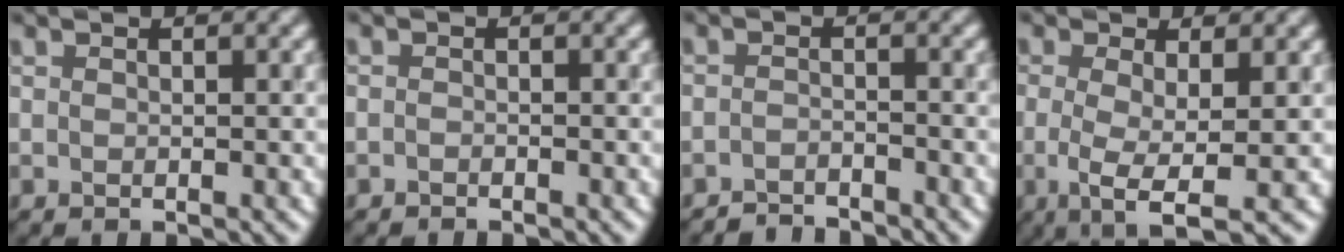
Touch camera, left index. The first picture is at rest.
{"total": 0.7, "force": [-0.6, 0.0, -0.2], "torque": [0.005, 0.003, -0.009]}
{"total": 2.4, "force": [-2.4, 0.2, -0.1], "torque": [0.009, 0.005, -0.044]}
{"total": 4.7, "force": [-1.0, 1.5, 4.3], "torque": [-0.084, -0.010, -0.014]}